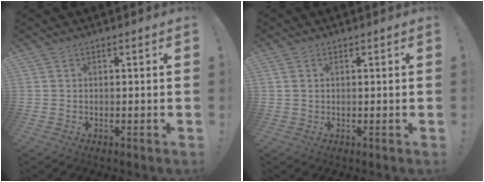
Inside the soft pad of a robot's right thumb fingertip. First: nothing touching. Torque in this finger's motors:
{"motor_torque": [-0.12, -0.33, 0.01, -0.05, 0.05]}